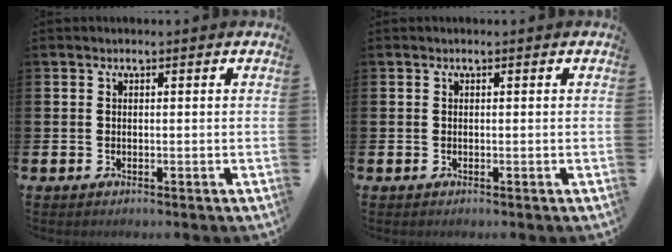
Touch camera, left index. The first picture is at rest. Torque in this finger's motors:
{"motor_torque": [0.00, 0.00, -0.01, 0.00]}